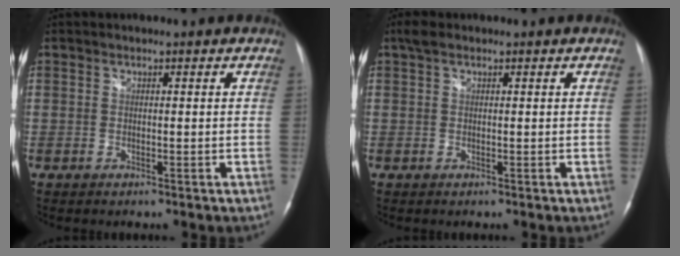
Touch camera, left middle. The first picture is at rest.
{"total": 1.7, "force": [1.2, 0.7, 1.1], "torque": [-0.025, 0.021, 0.025]}